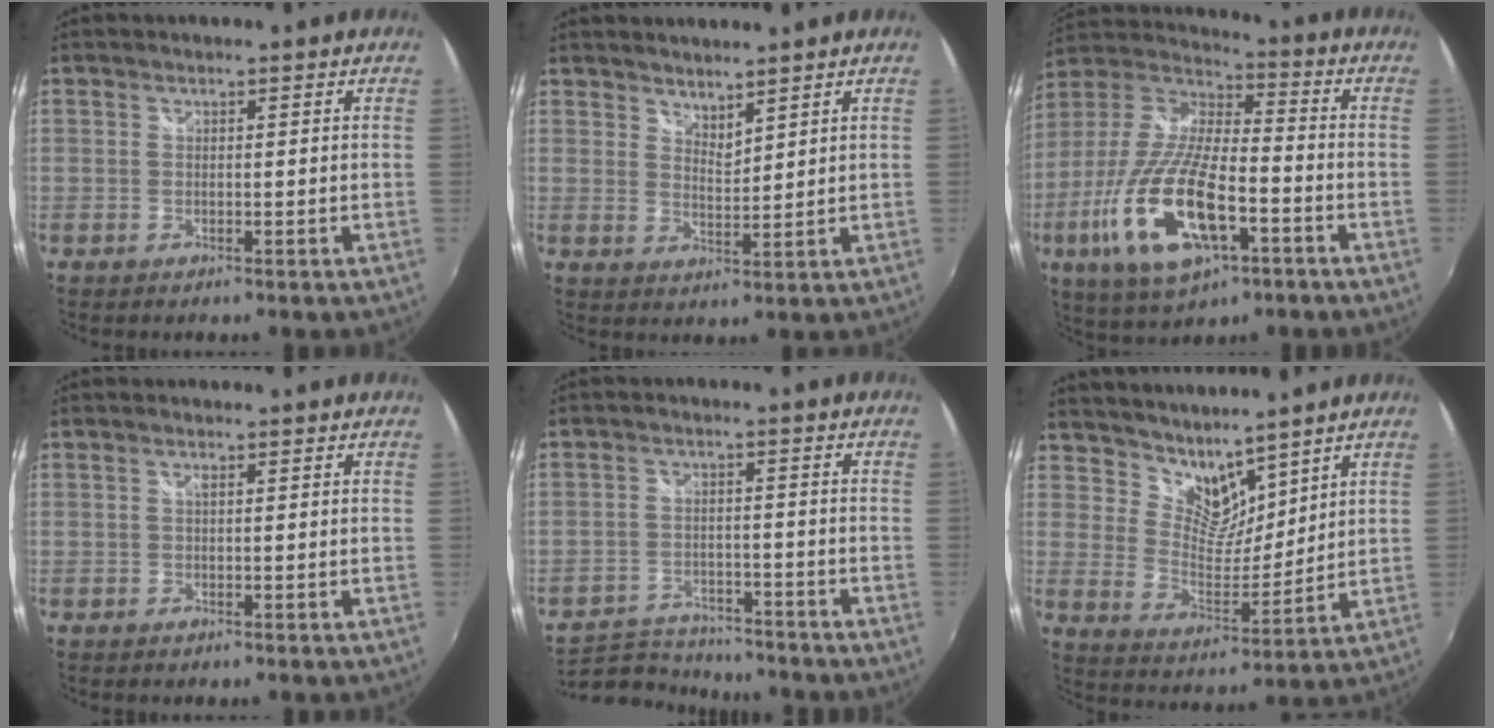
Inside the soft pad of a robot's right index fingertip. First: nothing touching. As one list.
[{"total": 3.5, "force": [3.2, 0.9, 1.1], "torque": [-0.013, -0.003, 0.056]}, {"total": 21.2, "force": [-8.1, 7.9, 17.8], "torque": [-0.371, -0.035, -0.150]}, {"total": 0.5, "force": [0.1, 0.0, 0.5], "torque": [-0.010, 0.003, 0.001]}, {"total": 10.2, "force": [-9.3, 3.6, 2.1], "torque": [-0.069, 0.007, -0.148]}, {"total": 8.5, "force": [7.2, 3.6, 2.6], "torque": [-0.039, -0.007, 0.137]}]